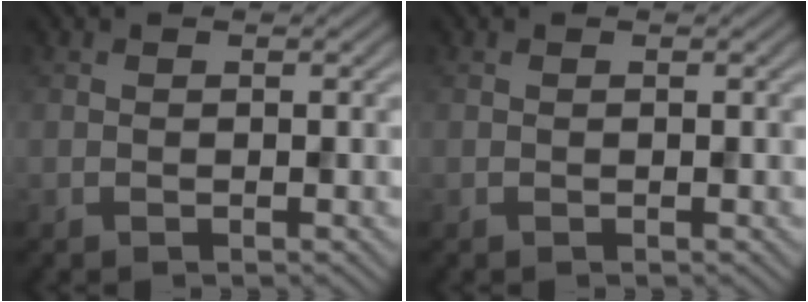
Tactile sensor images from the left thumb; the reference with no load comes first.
{"total": 0.0}